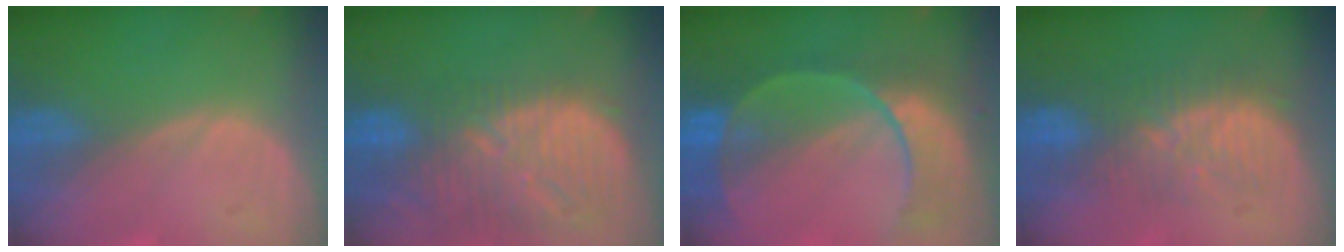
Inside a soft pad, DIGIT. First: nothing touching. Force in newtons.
{"total": 13.4, "press": 11.5, "slide": 7.0}
{"total": 9.7, "press": 8.6, "slide": 4.5}
{"total": 8.5, "press": 8.2, "slide": 2.3}